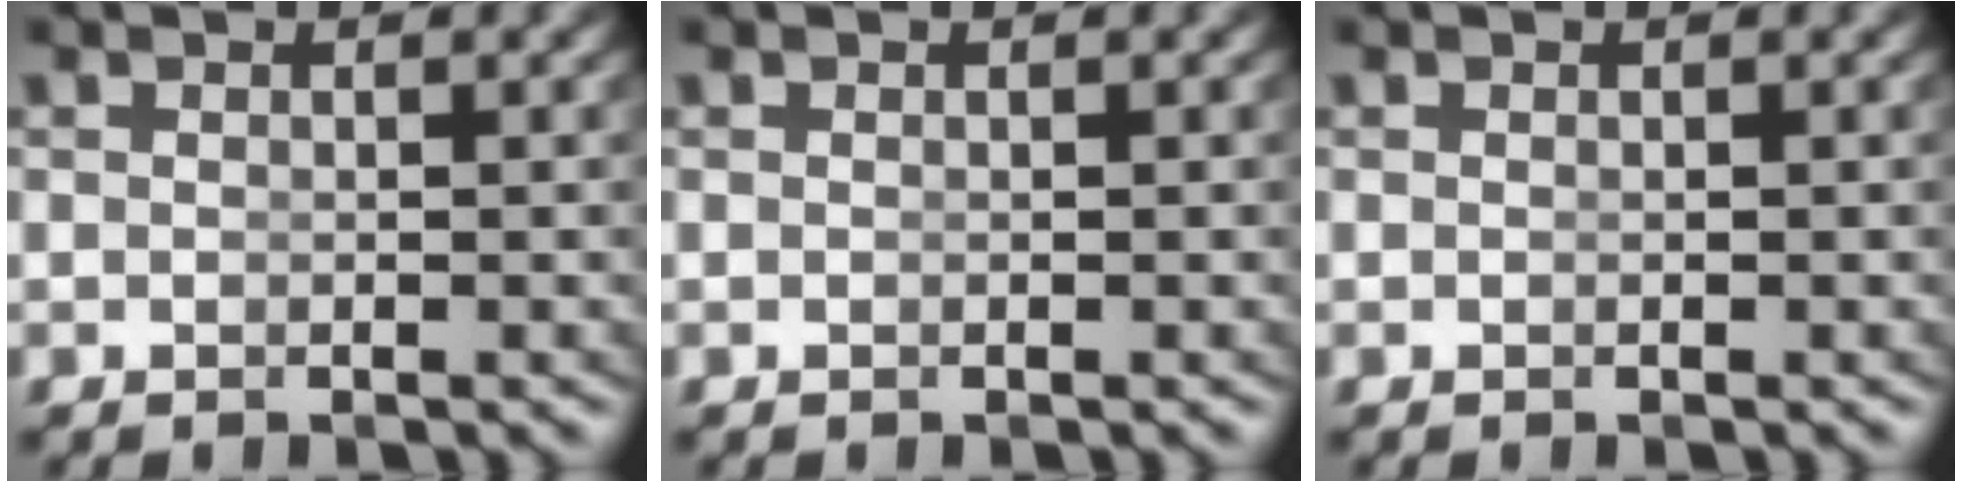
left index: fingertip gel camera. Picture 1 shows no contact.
{"total": 0.0}
{"total": 0.0}